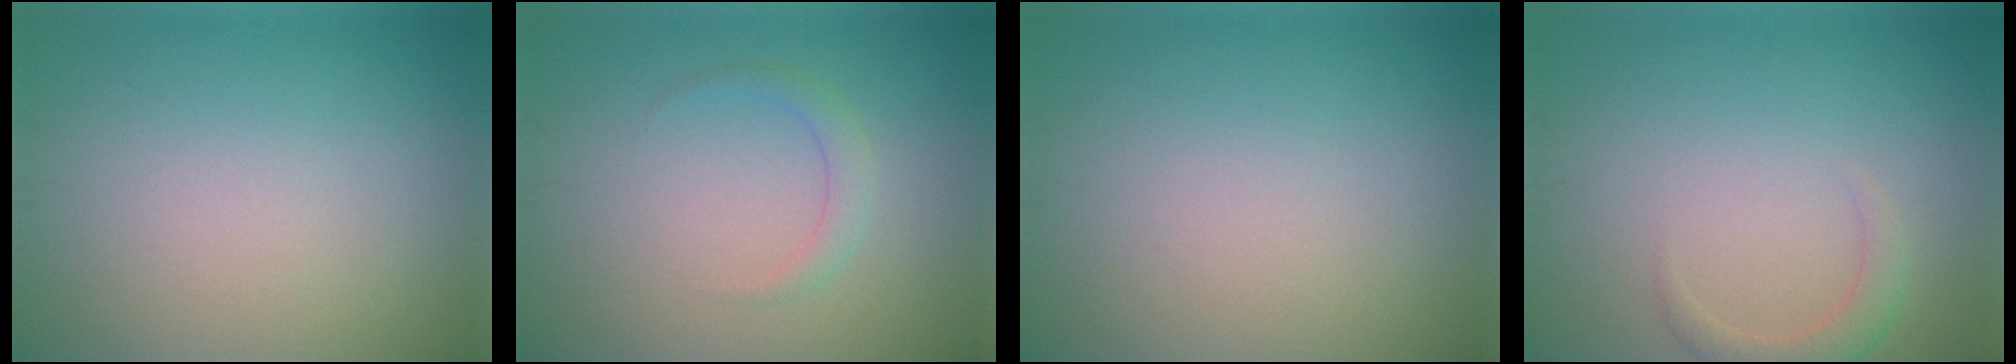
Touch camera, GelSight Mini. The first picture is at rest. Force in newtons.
{"total": 1.5, "press": 1.5, "slide": 0.1}
{"total": 0.0}
{"total": 2.1, "press": 2.1, "slide": 0.3}